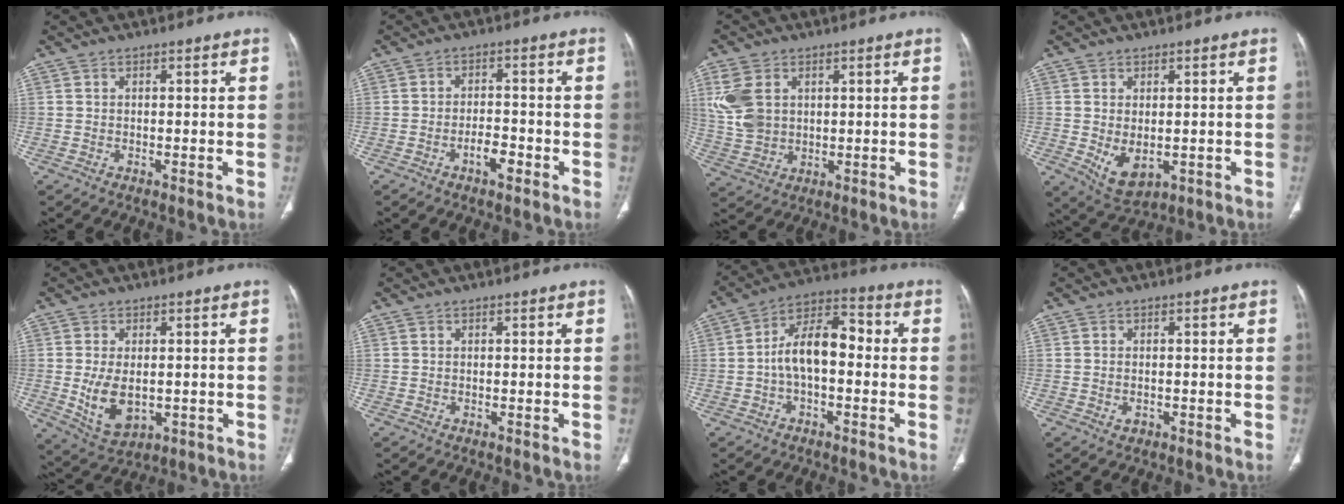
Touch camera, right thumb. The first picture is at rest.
{"total": 4.0, "force": [-2.1, 1.7, 2.8], "torque": [-0.042, 0.017, -0.036]}
{"total": 9.4, "force": [2.8, 6.8, 5.9], "torque": [-0.124, -0.005, 0.067]}
{"total": 6.2, "force": [-0.8, 3.7, 4.9], "torque": [-0.079, -0.010, 0.006]}
{"total": 8.5, "force": [-0.8, 5.2, 6.7], "torque": [-0.115, -0.012, 0.004]}
{"total": 0.0}
{"total": 11.0, "force": [-0.9, 6.0, 9.2], "torque": [-0.148, 0.042, -0.025]}
{"total": 1.5, "force": [-0.4, 1.1, 0.9], "torque": [-0.014, 0.004, -0.003]}